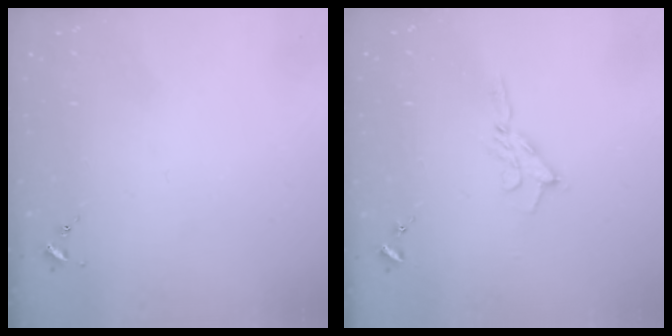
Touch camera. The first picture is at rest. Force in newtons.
{"total": 6.5, "press": 6.5, "slide": 0.7}